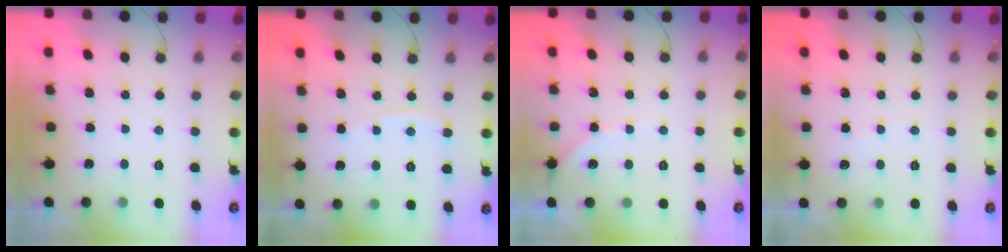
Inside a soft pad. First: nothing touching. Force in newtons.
{"total": 3.7, "press": 3.7, "slide": 0.6}
{"total": 3.3, "press": 3.2, "slide": 0.6}
{"total": 2.4, "press": 2.3, "slide": 0.3}